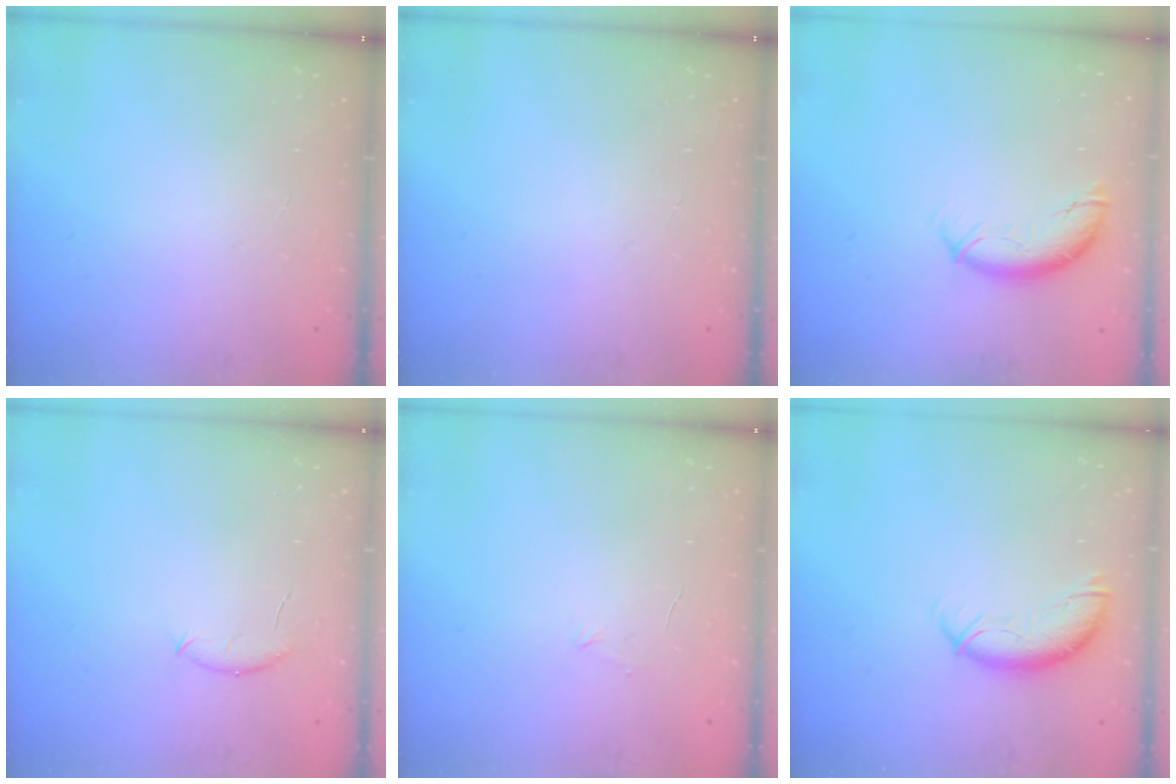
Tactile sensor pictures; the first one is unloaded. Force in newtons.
{"total": 0.0}
{"total": 9.4, "press": 9.4, "slide": 0.5}
{"total": 6.4, "press": 6.3, "slide": 1.1}
{"total": 3.9, "press": 3.8, "slide": 1.0}
{"total": 10.0, "press": 9.9, "slide": 0.8}